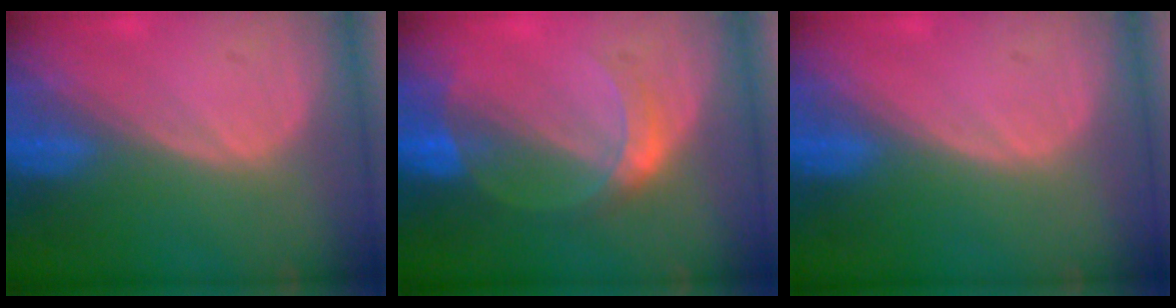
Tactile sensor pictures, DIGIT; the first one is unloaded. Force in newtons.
{"total": 4.9, "press": 4.9, "slide": 0.6}
{"total": 0.0}